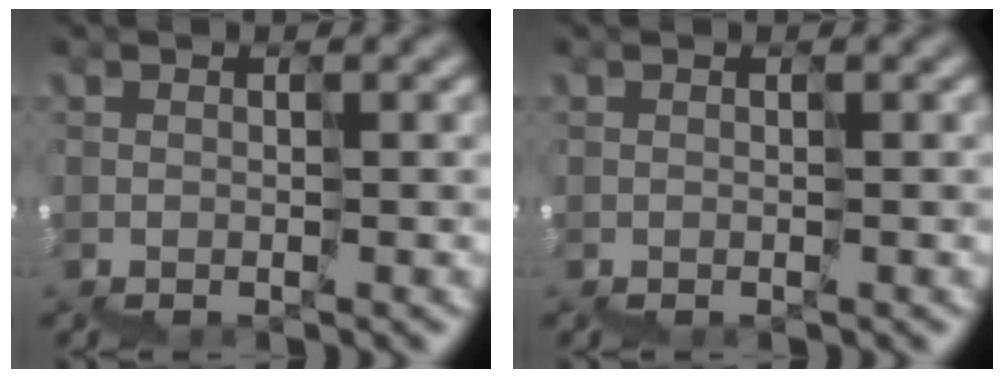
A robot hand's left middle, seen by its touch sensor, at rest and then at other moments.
{"total": 0.0}